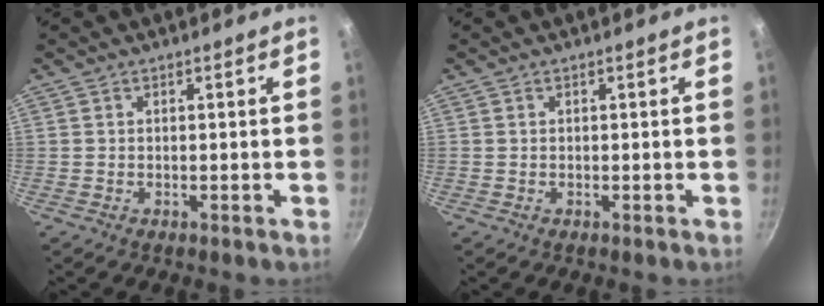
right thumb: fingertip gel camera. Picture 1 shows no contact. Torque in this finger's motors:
{"motor_torque": [0.00, 0.00, -0.06, 0.06, 0.00]}